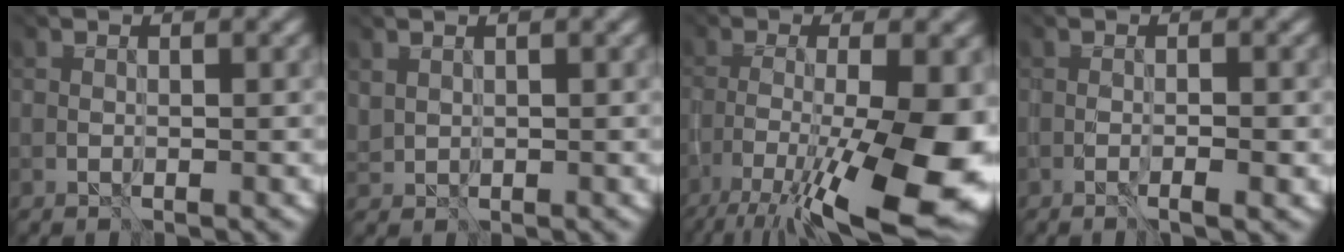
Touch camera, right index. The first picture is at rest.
{"total": 2.4, "force": [2.0, 1.4, 0.2], "torque": [-0.033, 0.004, 0.041]}
{"total": 14.0, "force": [-7.0, 3.7, 11.5], "torque": [-0.197, -0.005, -0.104]}
{"total": 1.8, "force": [-1.4, -0.3, 1.1], "torque": [-0.024, 0.000, -0.008]}